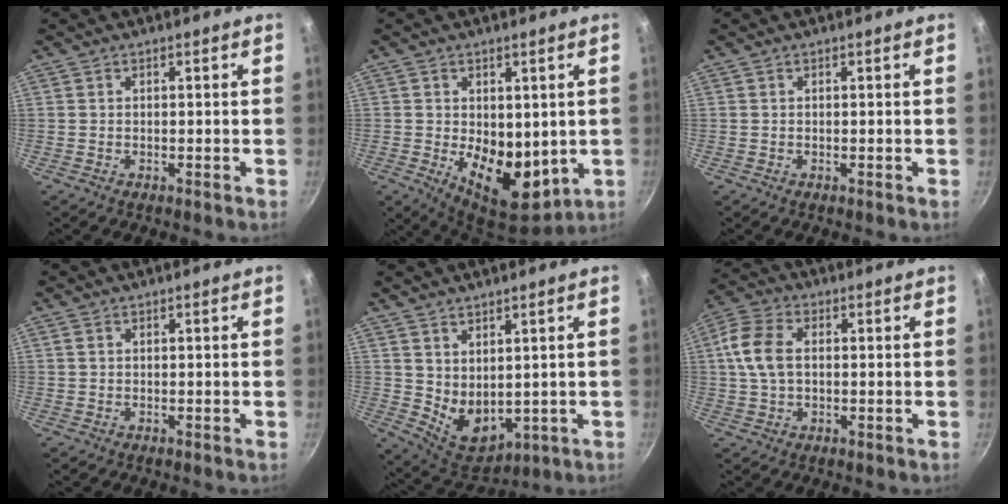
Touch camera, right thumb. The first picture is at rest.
{"total": 12.8, "force": [-0.5, 8.2, 9.8], "torque": [-0.117, -0.036, 0.009]}
{"total": 0.0}
{"total": 0.7, "force": [0.3, 0.5, 0.5], "torque": [-0.009, 0.002, 0.006]}
{"total": 8.4, "force": [2.4, 5.5, 5.9], "torque": [-0.074, -0.034, 0.069]}
{"total": 8.8, "force": [0.9, 5.6, 6.7], "torque": [-0.138, 0.017, 0.010]}